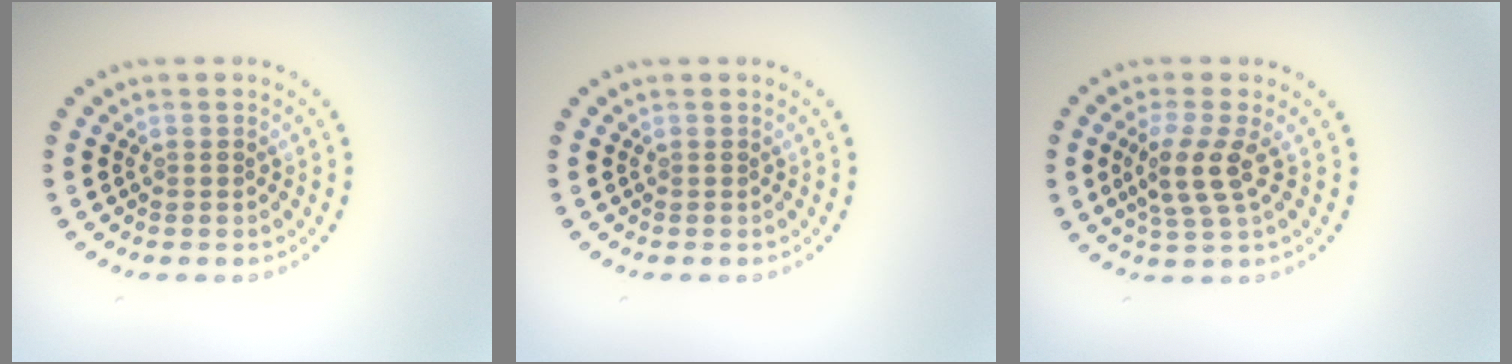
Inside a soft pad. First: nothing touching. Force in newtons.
{"total": 0.0}
{"total": 3.2, "press": 2.8, "slide": 1.5}